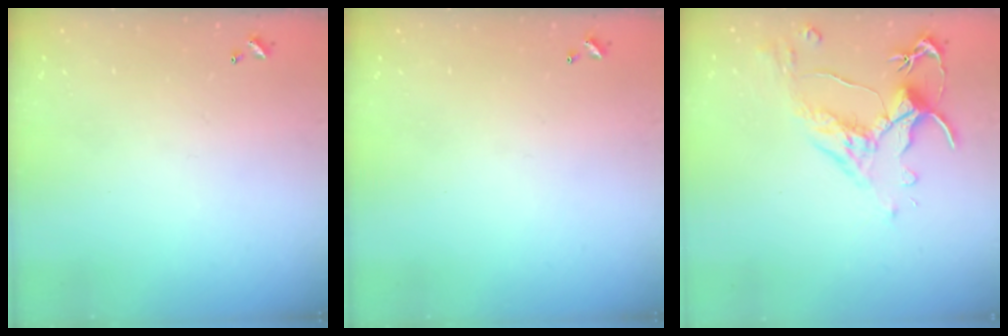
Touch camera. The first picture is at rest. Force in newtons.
{"total": 0.0}
{"total": 2.6, "press": 2.2, "slide": 1.3}